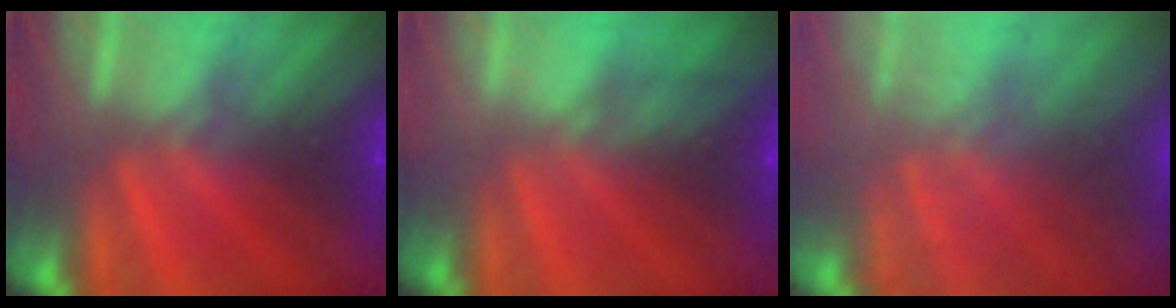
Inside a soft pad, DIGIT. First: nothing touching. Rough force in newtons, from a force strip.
{"total": 4.7}
{"total": 7.3}